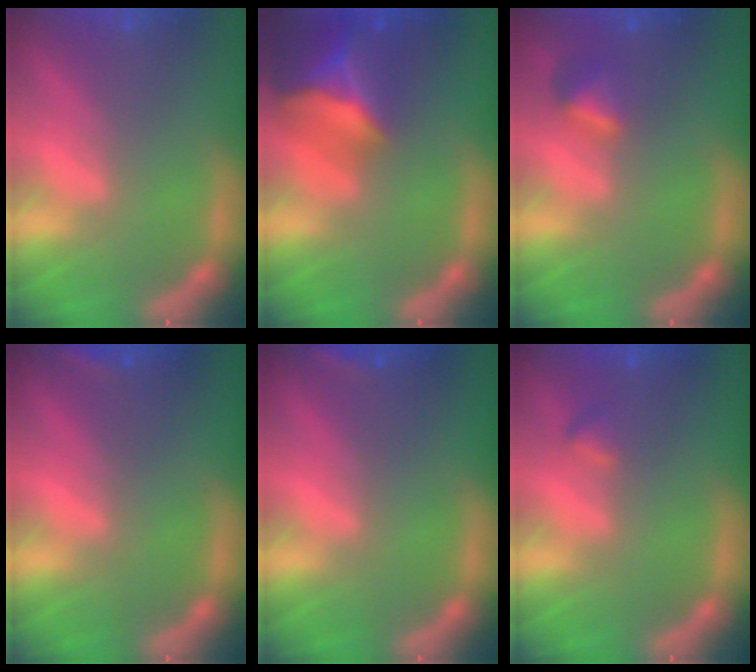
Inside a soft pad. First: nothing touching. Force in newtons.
{"total": 8.4}
{"total": 1.9}
{"total": 1.4}
{"total": 1.4}
{"total": 0.9}